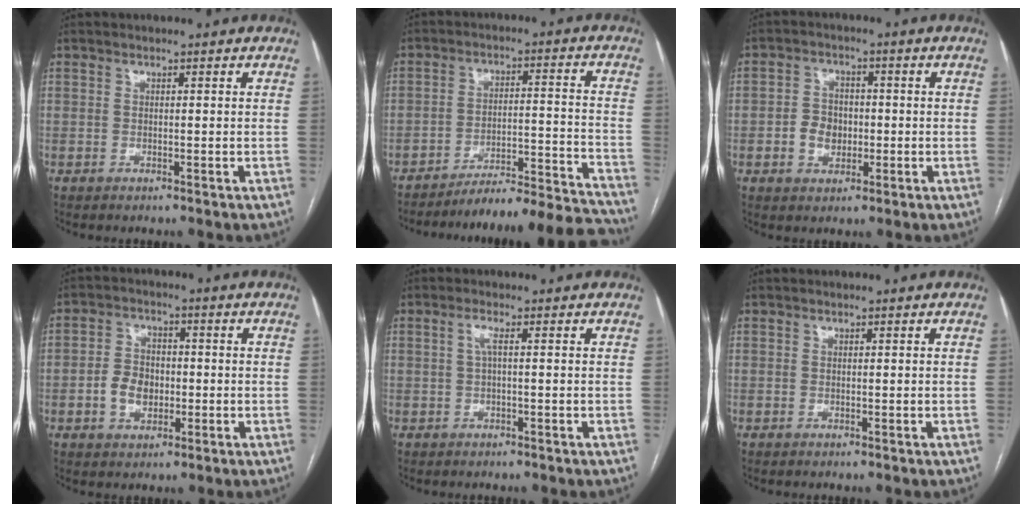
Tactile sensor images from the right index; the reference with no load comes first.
{"total": 18.8, "force": [-18.2, -0.4, 4.5], "torque": [-0.043, 0.015, -0.258]}
{"total": 4.9, "force": [-0.9, 3.9, 2.8], "torque": [-0.054, 0.013, -0.011]}
{"total": 6.3, "force": [-1.4, 4.5, 4.2], "torque": [-0.086, 0.014, -0.022]}
{"total": 1.5, "force": [0.2, 0.1, 1.5], "torque": [-0.035, 0.005, 0.003]}
{"total": 0.0}